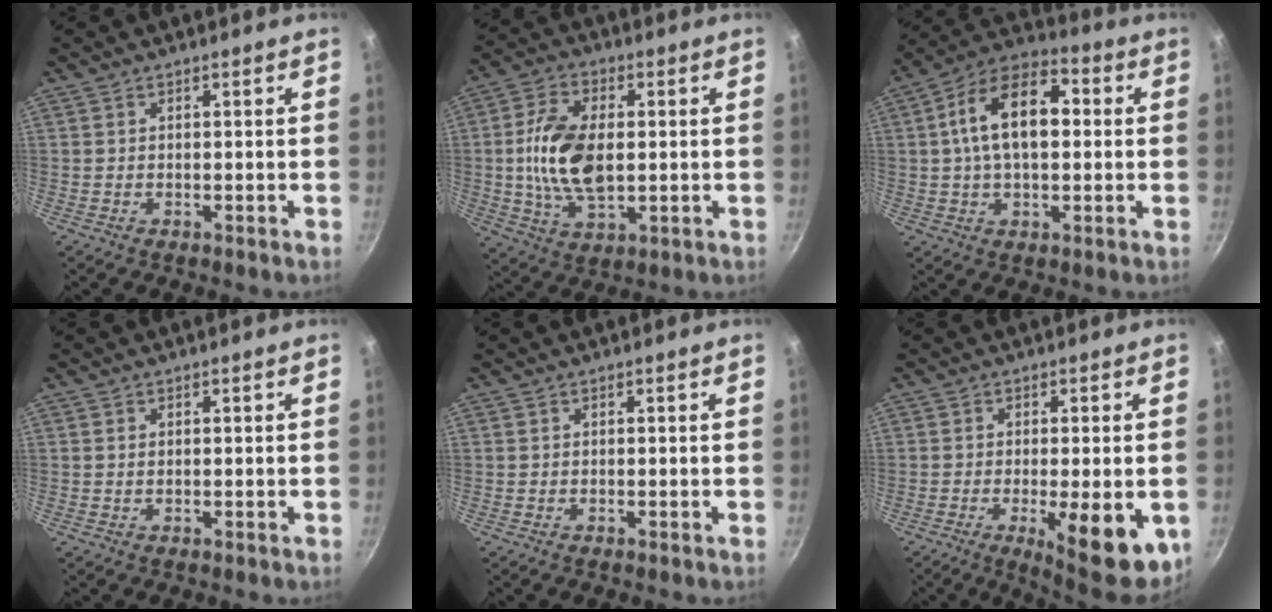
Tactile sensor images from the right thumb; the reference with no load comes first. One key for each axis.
{"total": 14.0, "fx": 0.3, "fy": 7.8, "fz": 11.6, "tx": -0.220, "ty": 0.000, "tz": 0.007}
{"total": 15.7, "fx": 2.0, "fy": 8.9, "fz": 12.8, "tx": -0.213, "ty": 0.029, "tz": 0.027}
{"total": 0.6, "fx": 0.1, "fy": 0.4, "fz": 0.5, "tx": -0.011, "ty": -0.001, "tz": 0.004}
{"total": 0.0}
{"total": 13.5, "fx": -4.1, "fy": 4.1, "fz": 12.1, "tx": -0.140, "ty": -0.016, "tz": -0.043}